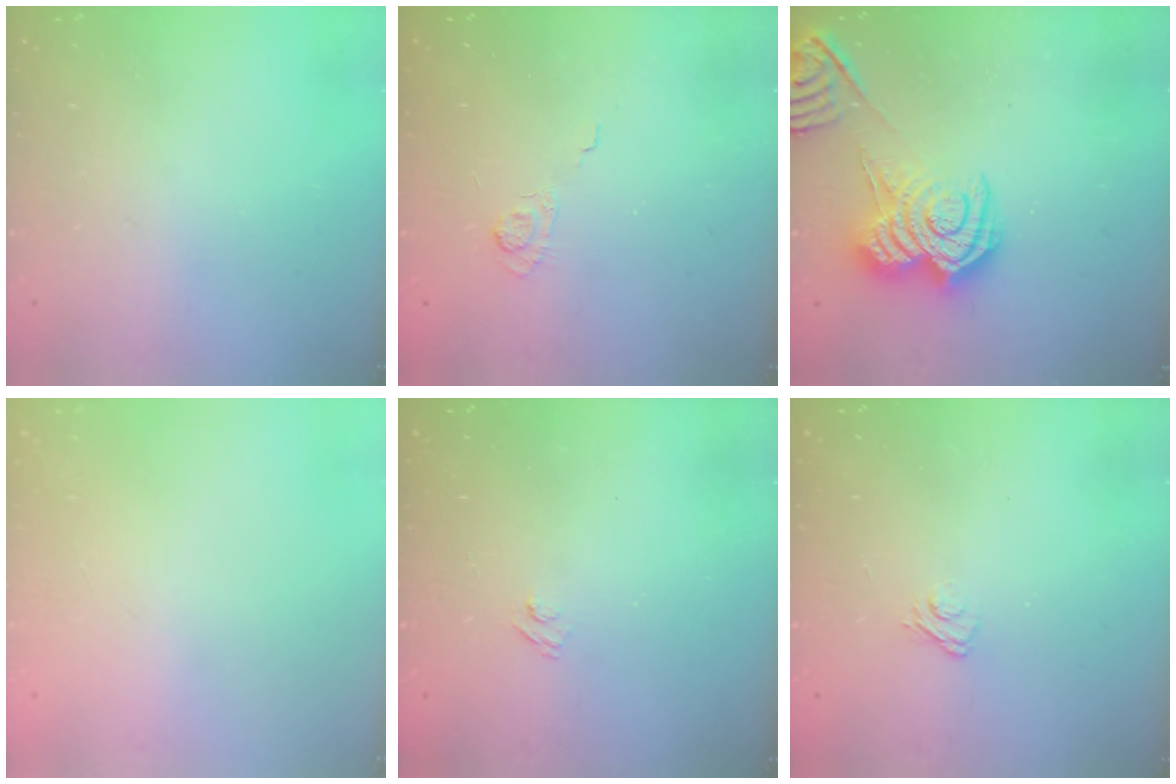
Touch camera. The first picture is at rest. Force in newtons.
{"total": 3.1, "press": 2.7, "slide": 1.6}
{"total": 12.7, "press": 12.6, "slide": 0.7}
{"total": 2.7, "press": 2.6, "slide": 0.8}
{"total": 2.7, "press": 2.5, "slide": 0.9}
{"total": 2.9, "press": 2.6, "slide": 1.2}